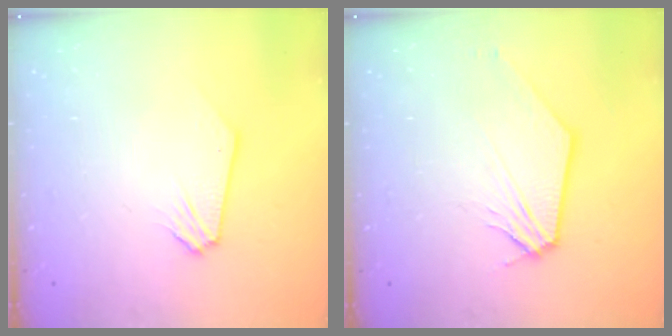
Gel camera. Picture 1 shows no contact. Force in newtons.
{"total": 2.5, "press": 2.5, "slide": 0.3}